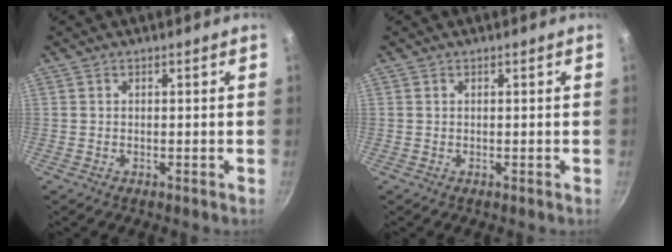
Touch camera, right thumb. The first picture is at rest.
{"total": 0.0}